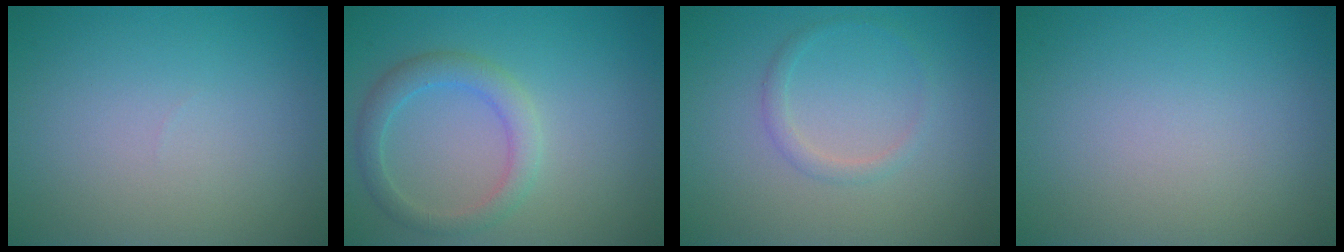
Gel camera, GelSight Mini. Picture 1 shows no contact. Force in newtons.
{"total": 2.9, "press": 2.9, "slide": 0.1}
{"total": 1.2, "press": 1.2, "slide": 0.1}
{"total": 0.0}